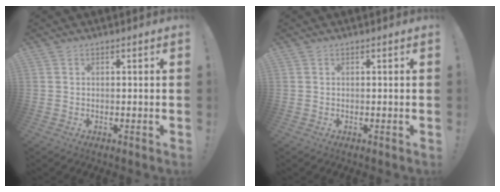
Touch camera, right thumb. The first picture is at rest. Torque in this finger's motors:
{"motor_torque": [-0.02, 0.02, 0.00, 0.00, 0.00]}